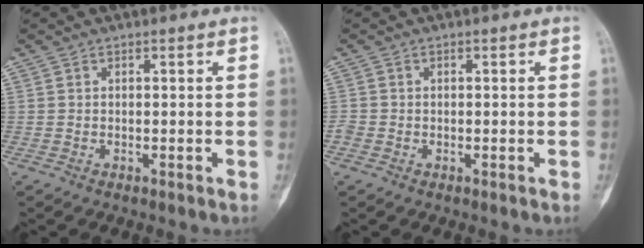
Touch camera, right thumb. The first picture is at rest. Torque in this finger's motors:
{"motor_torque": [-0.11, -0.06, 0.03, 0.07, 0.01]}